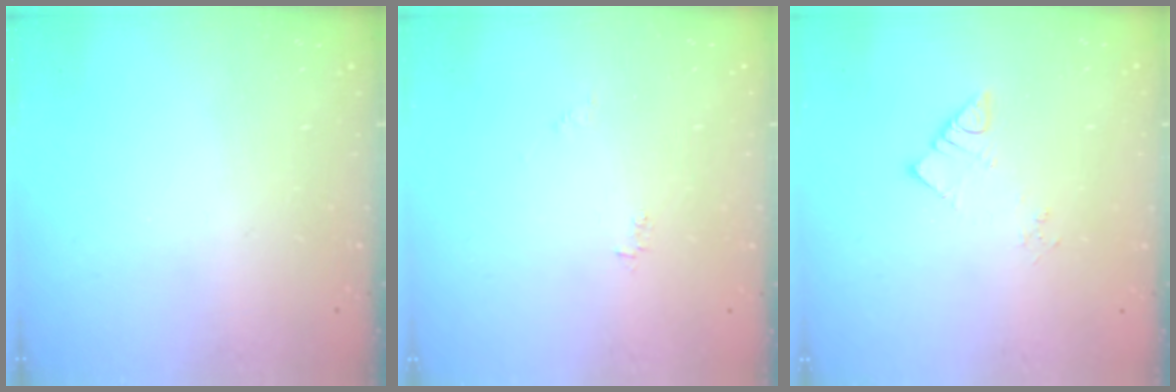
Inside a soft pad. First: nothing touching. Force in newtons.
{"total": 3.1, "press": 3.1, "slide": 0.5}
{"total": 2.8, "press": 2.8, "slide": 0.1}